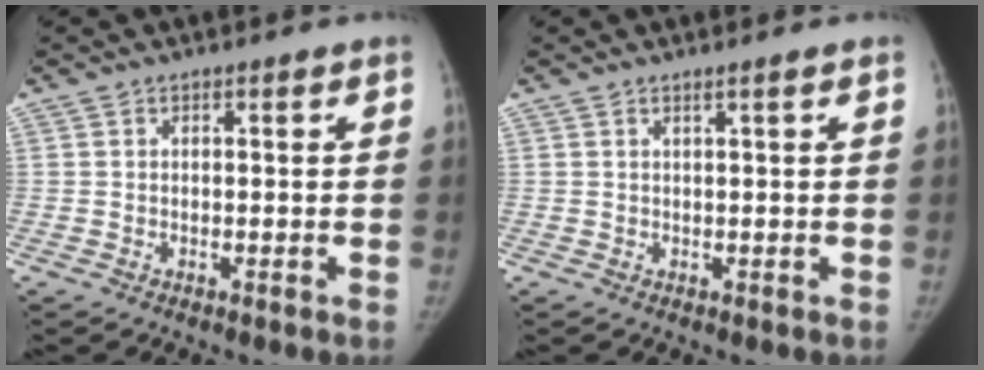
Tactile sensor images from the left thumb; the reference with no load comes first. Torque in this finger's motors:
{"motor_torque": [0.01, -0.24, 0.09, -0.03, 0.00]}